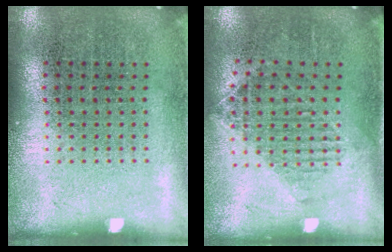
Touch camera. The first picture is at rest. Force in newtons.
{"total": 1.2, "press": 1.1, "slide": 0.5}